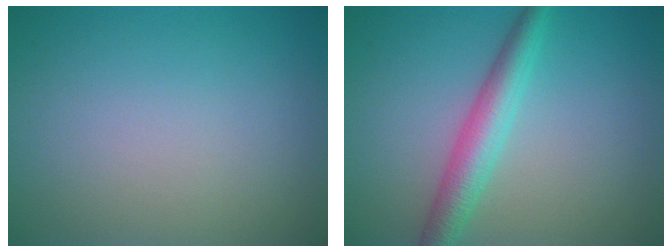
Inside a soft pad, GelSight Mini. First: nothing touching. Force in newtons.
{"total": 3.9, "press": 3.9, "slide": 0.1}